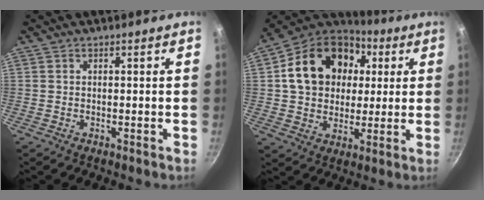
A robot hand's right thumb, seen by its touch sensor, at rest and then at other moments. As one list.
[{"total": 20.3, "force": [4.3, 15.8, 11.9], "torque": [-0.186, 0.023, 0.068]}]